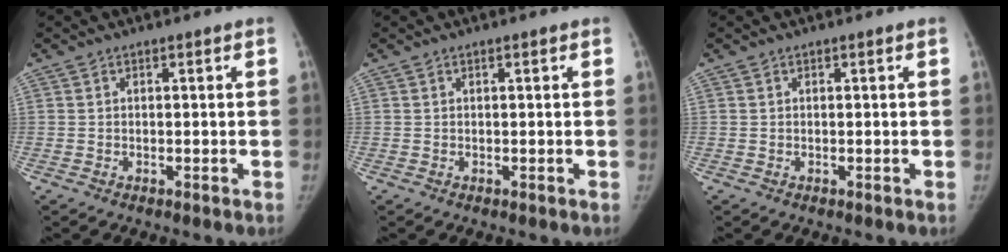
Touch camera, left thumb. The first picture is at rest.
{"total": 0.0}
{"total": 0.0}